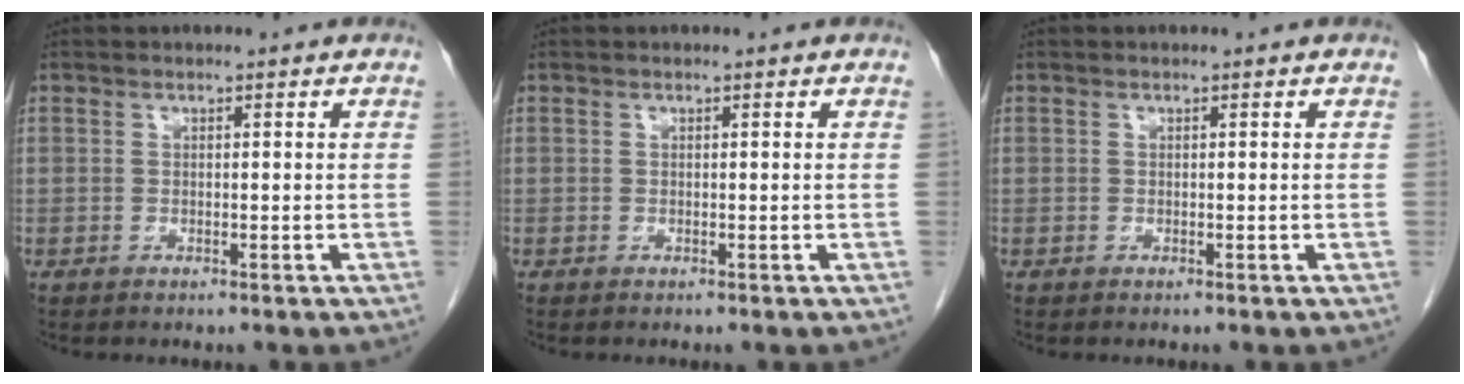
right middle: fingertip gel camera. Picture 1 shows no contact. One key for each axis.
{"total": 0.0}
{"total": 0.0}